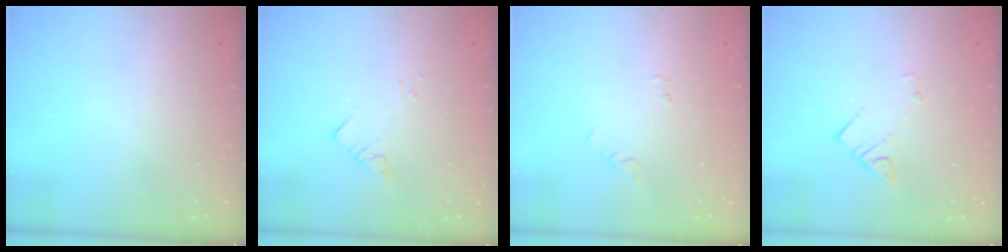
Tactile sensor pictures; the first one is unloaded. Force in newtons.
{"total": 2.8, "press": 2.8, "slide": 0.2}
{"total": 2.9, "press": 2.9, "slide": 0.4}
{"total": 3.7, "press": 3.6, "slide": 0.4}